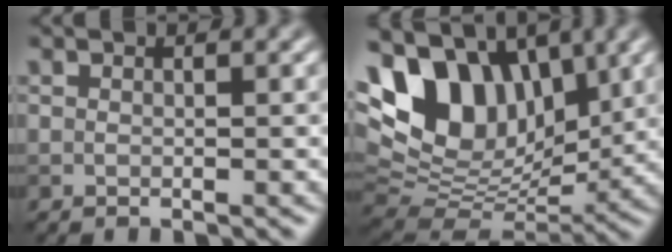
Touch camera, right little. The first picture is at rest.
{"total": 11.5, "force": [5.3, 7.0, 7.5], "torque": [-0.142, 0.011, 0.094]}